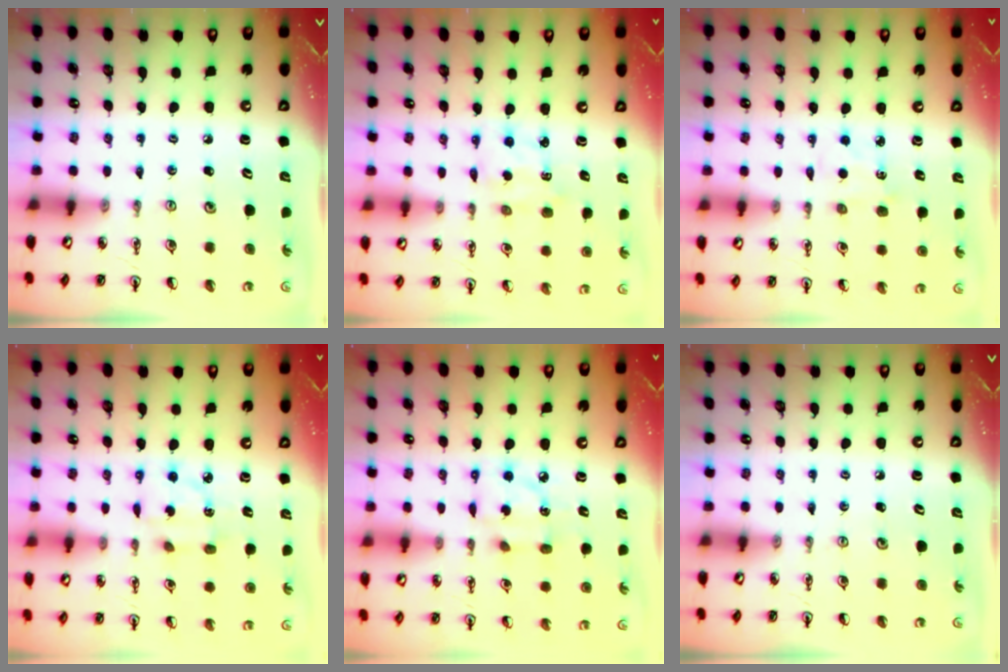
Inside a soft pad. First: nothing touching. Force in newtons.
{"total": 2.3, "press": 2.3, "slide": 0.5}
{"total": 4.2, "press": 4.1, "slide": 0.5}
{"total": 3.3, "press": 3.3, "slide": 0.2}
{"total": 6.2, "press": 6.2, "slide": 0.3}
{"total": 0.0}